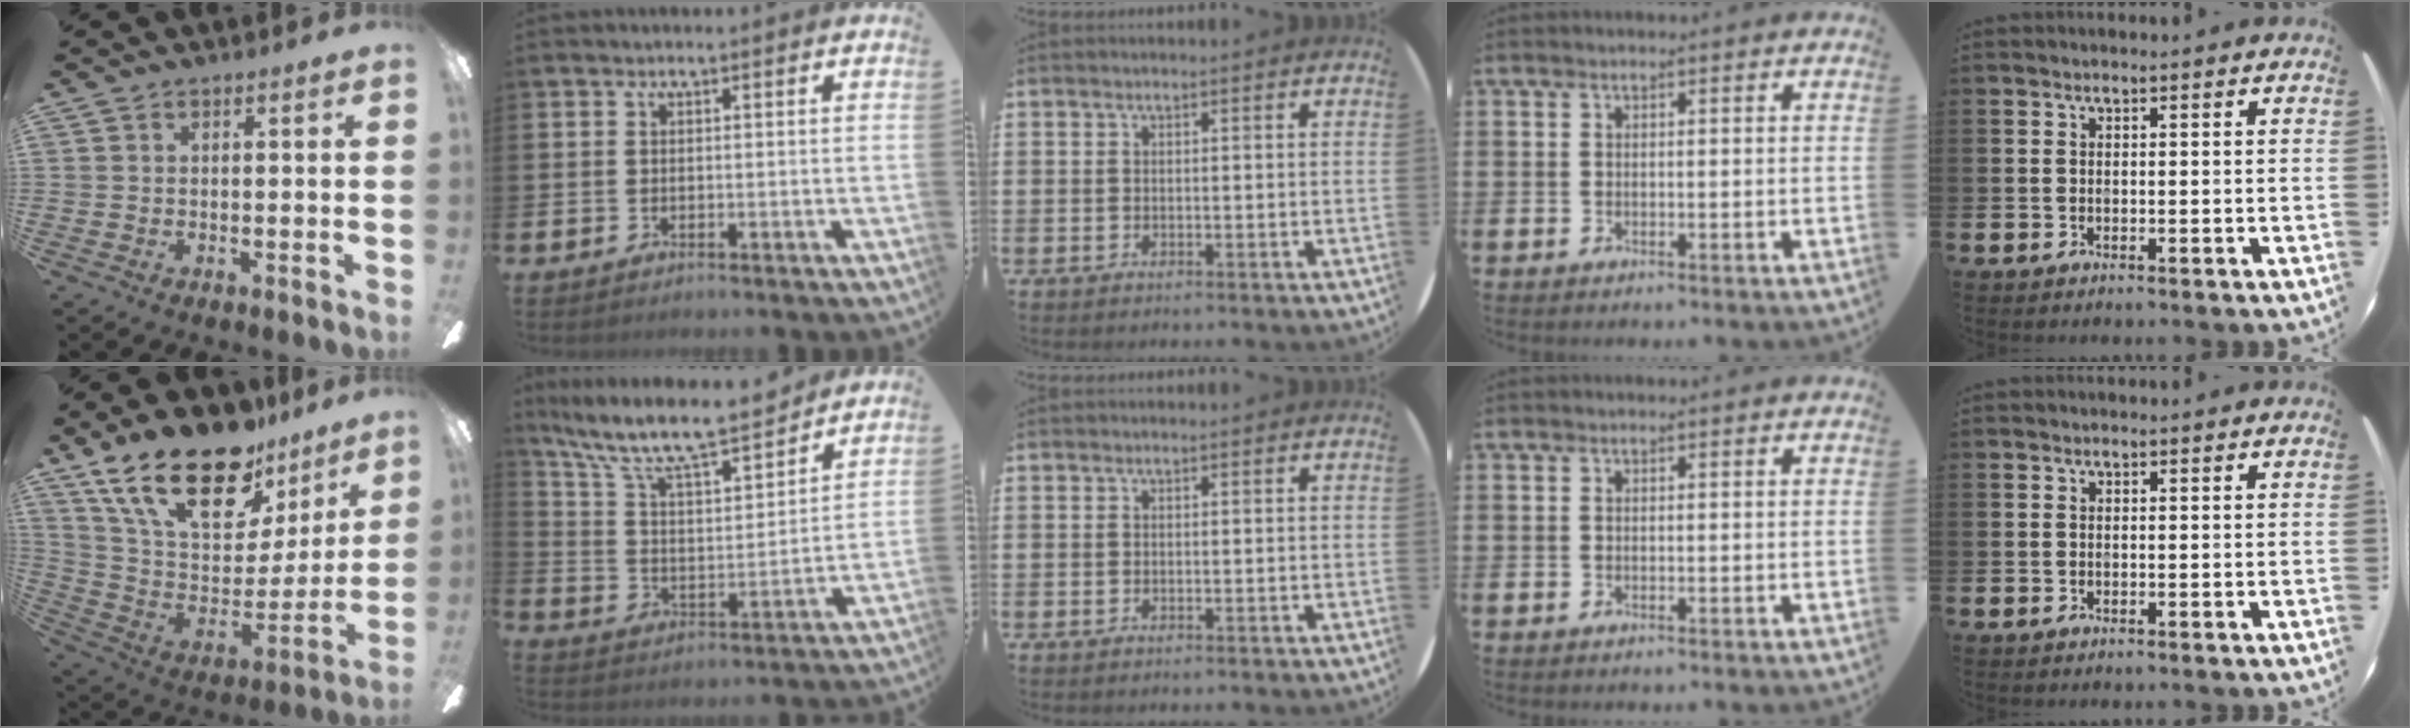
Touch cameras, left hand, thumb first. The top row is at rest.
{"thumb": {"total": 25.2, "force": [16.8, 11.5, 14.8], "torque": [-0.250, -0.103, 0.299]}, "index": {"total": 10.4, "force": [9.3, 1.8, 4.4], "torque": [-0.131, -0.058, 0.159]}}